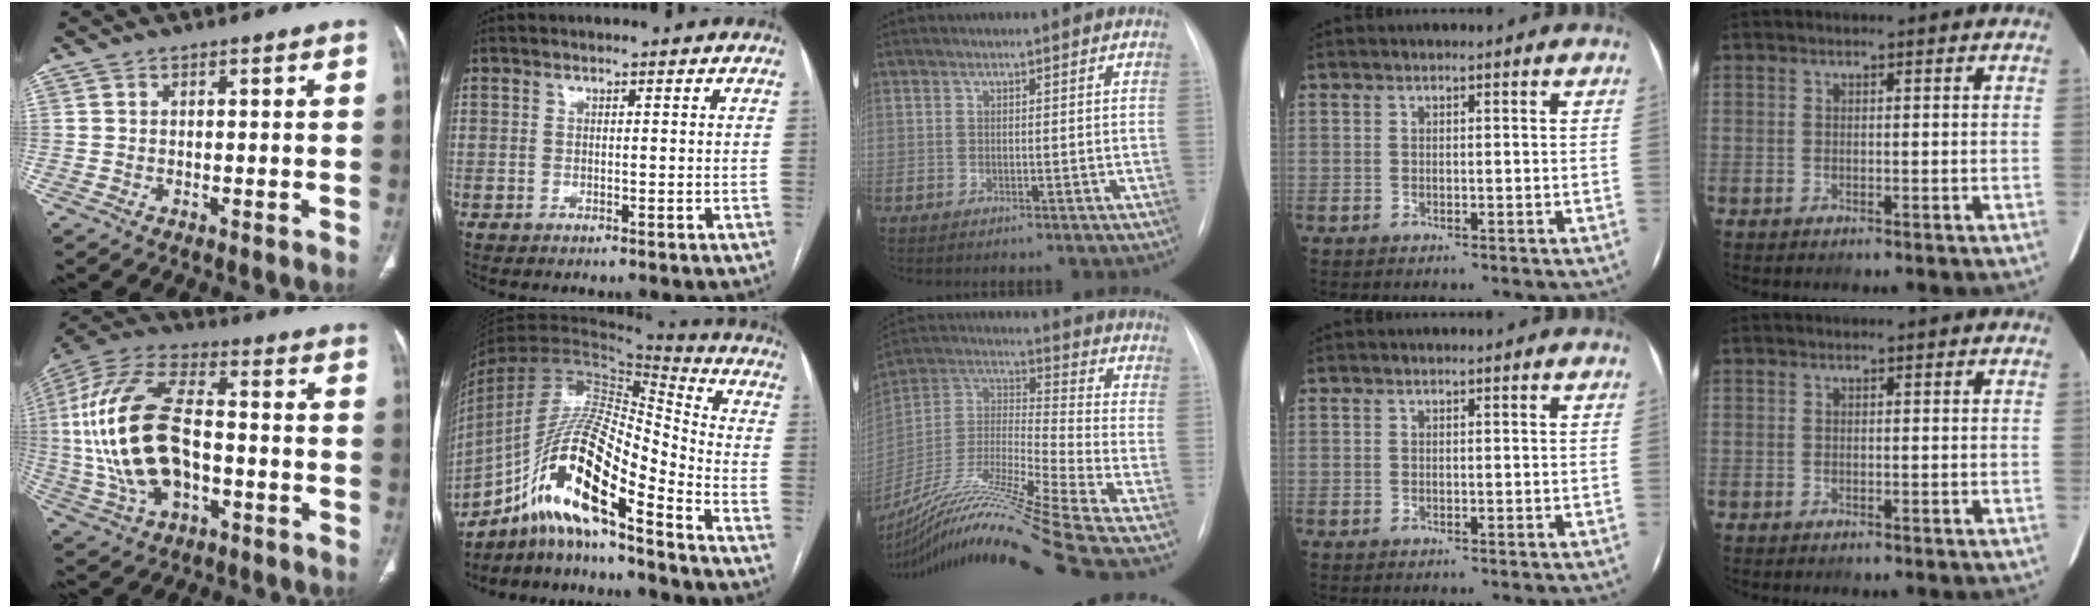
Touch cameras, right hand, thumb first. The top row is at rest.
{"thumb": {"total": 22.0, "force": [-2.1, 12.0, 18.3], "torque": [-0.389, 0.021, -0.032]}, "index": {"total": 16.3, "force": [-9.7, 2.2, 12.8], "torque": [-0.244, 0.012, -0.172]}, "middle": {"total": 20.8, "force": [-13.4, -1.3, 15.8], "torque": [-0.311, -0.026, -0.249]}}